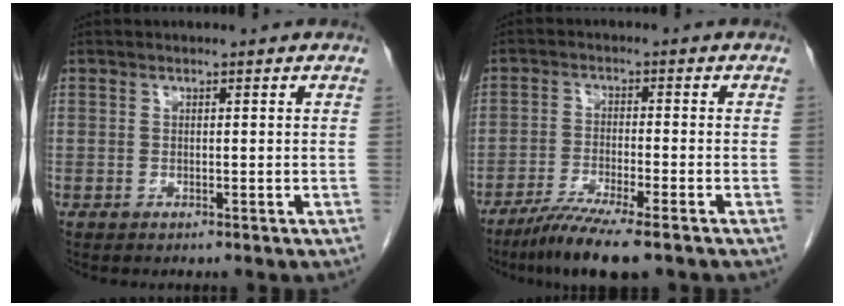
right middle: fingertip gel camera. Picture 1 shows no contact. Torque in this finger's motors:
{"motor_torque": [0.95, -0.78, 0.23, 0.08]}